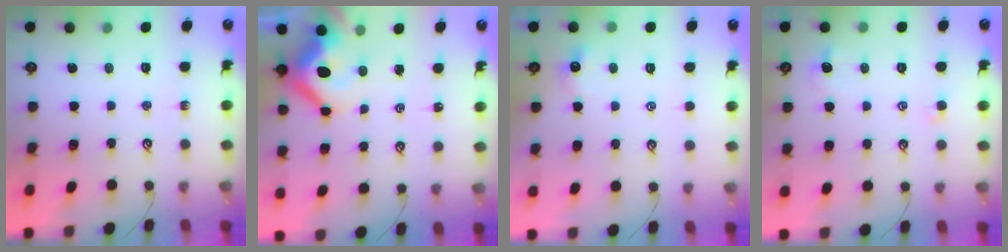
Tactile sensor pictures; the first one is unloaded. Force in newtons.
{"total": 10.8, "press": 10.7, "slide": 1.3}
{"total": 1.2, "press": 1.0, "slide": 0.6}
{"total": 1.0, "press": 0.8, "slide": 0.5}